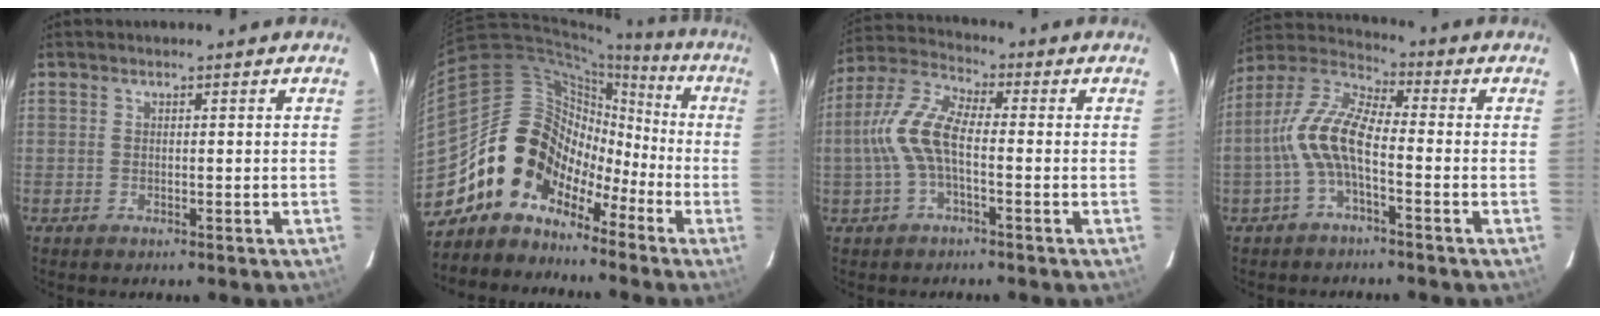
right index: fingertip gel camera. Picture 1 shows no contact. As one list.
[{"total": 13.3, "force": [-7.0, 10.9, 3.2], "torque": [-0.059, 0.053, -0.145]}, {"total": 9.9, "force": [-1.5, 3.8, 9.0], "torque": [-0.204, 0.016, -0.034]}, {"total": 10.2, "force": [-2.7, 3.6, 9.2], "torque": [-0.203, 0.016, -0.058]}]